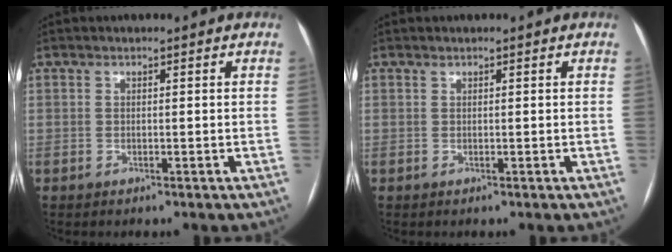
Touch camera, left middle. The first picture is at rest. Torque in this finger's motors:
{"motor_torque": [0.24, -0.29, 0.12, 0.02]}